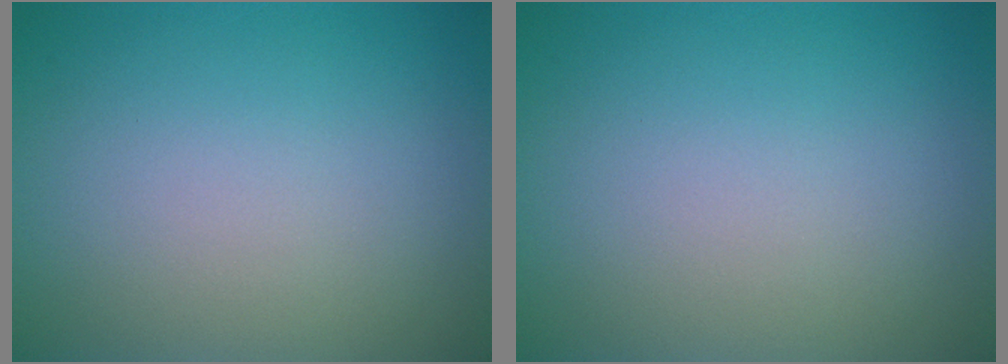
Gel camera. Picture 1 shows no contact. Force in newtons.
{"total": 0.0}